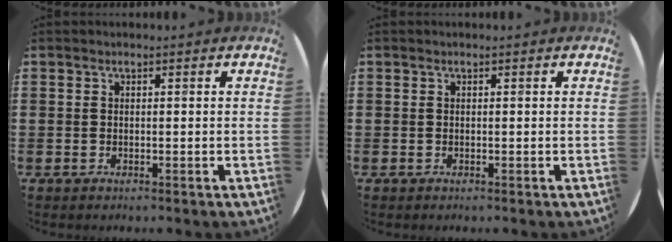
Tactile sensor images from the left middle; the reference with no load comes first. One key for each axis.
{"total": 0.0}